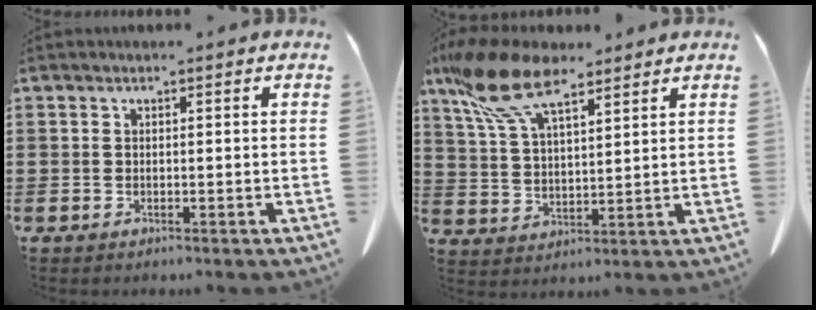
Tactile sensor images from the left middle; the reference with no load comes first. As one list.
[{"total": 11.5, "force": [8.1, 4.0, 7.0], "torque": [-0.172, -0.017, 0.148]}]